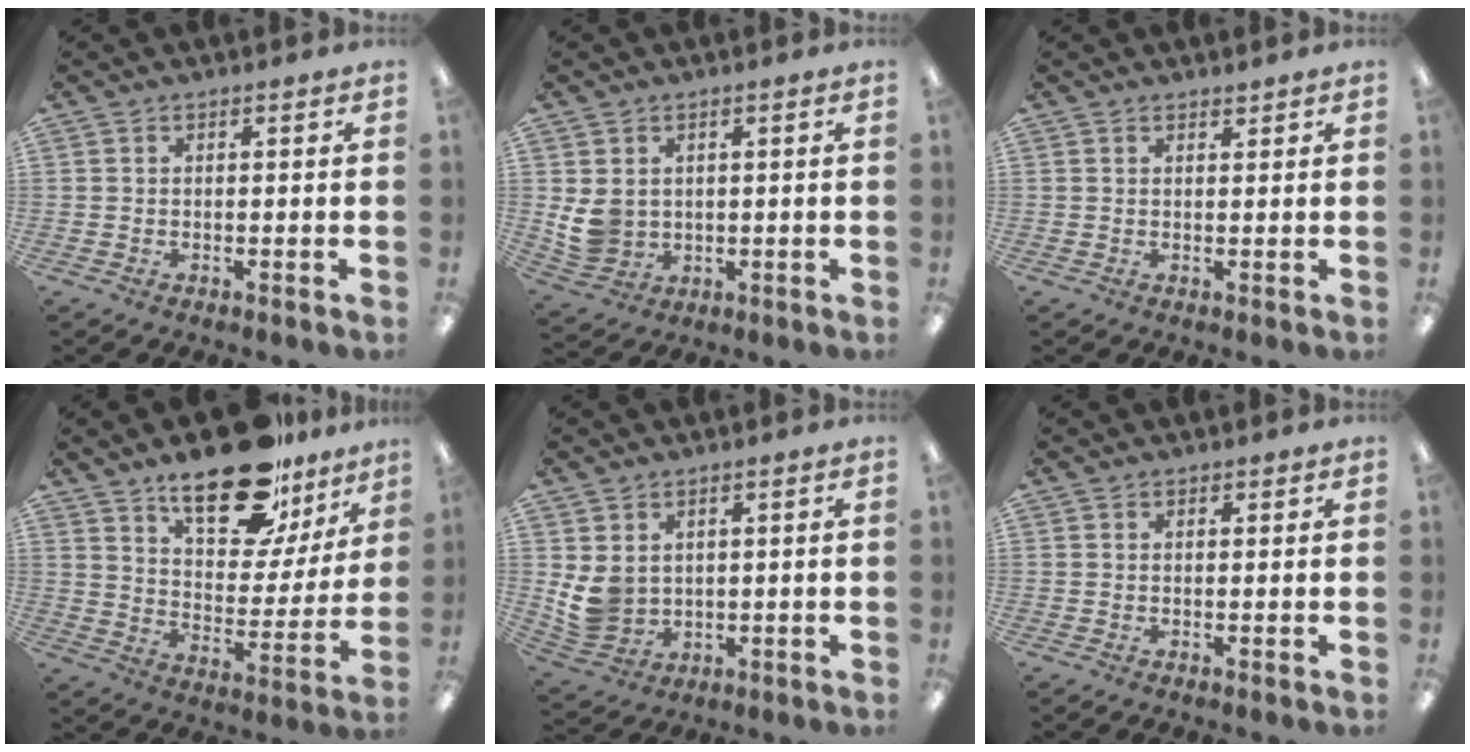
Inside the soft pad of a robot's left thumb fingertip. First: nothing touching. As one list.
[{"total": 6.2, "force": [1.3, 5.6, 2.5], "torque": [-0.061, 0.002, 0.030]}, {"total": 1.1, "force": [1.1, 0.3, 0.1], "torque": [0.005, -0.004, 0.019]}, {"total": 21.3, "force": [15.0, 9.1, 12.0], "torque": [-0.185, -0.087, 0.257]}, {"total": 7.3, "force": [2.0, 6.2, 3.2], "torque": [-0.081, -0.004, 0.044]}, {"total": 0.7, "force": [0.5, 0.5, 0.1], "torque": [0.006, -0.002, 0.008]}]